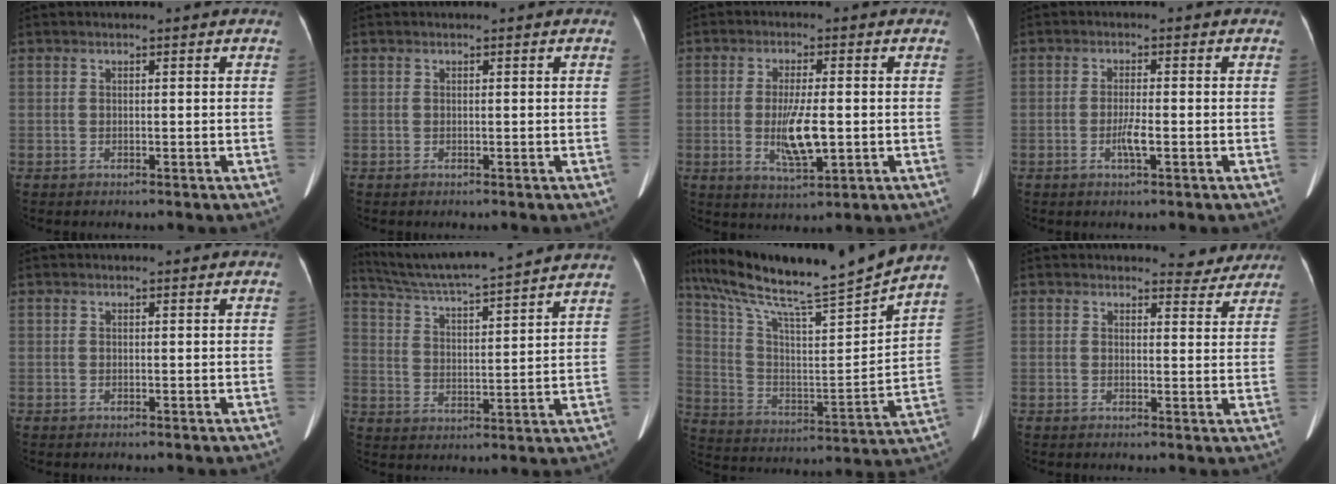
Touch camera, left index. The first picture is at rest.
{"total": 0.0}
{"total": 7.2, "force": [-1.0, 1.5, 7.0], "torque": [-0.135, -0.013, -0.015]}
{"total": 2.8, "force": [-1.0, 0.2, 2.6], "torque": [-0.053, -0.003, -0.019]}
{"total": 0.0}
{"total": 20.9, "force": [19.1, -0.2, 8.5], "torque": [-0.150, 0.004, 0.277]}
{"total": 23.9, "force": [20.6, -0.9, 12.0], "torque": [-0.221, -0.027, 0.325]}
{"total": 4.4, "force": [4.2, 1.4, 0.0], "torque": [0.008, -0.014, 0.035]}